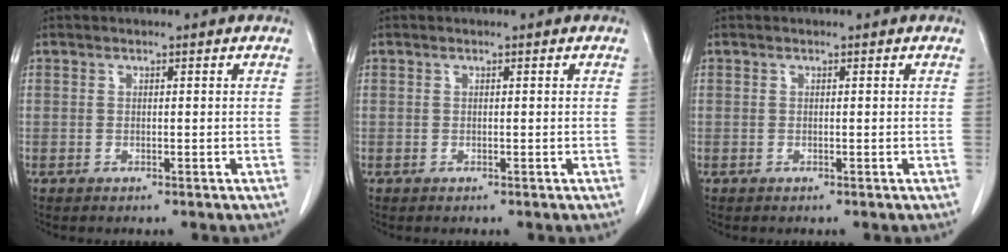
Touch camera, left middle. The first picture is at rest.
{"total": 0.0}
{"total": 0.0}